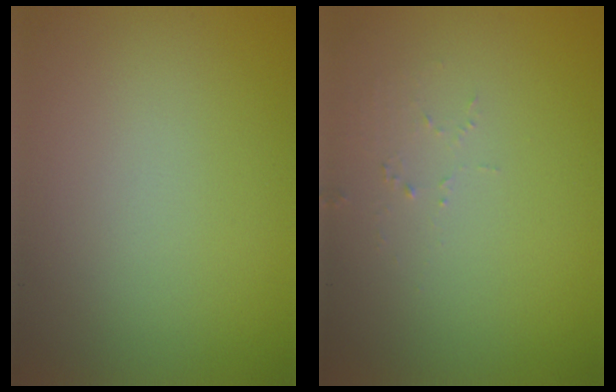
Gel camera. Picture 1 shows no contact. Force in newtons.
{"total": 1.1, "press": 1.1, "slide": 0.1}